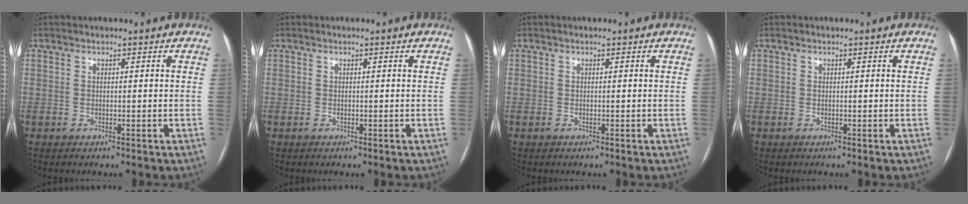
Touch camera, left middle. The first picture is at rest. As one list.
[{"total": 0.0}, {"total": 0.0}, {"total": 0.0}]